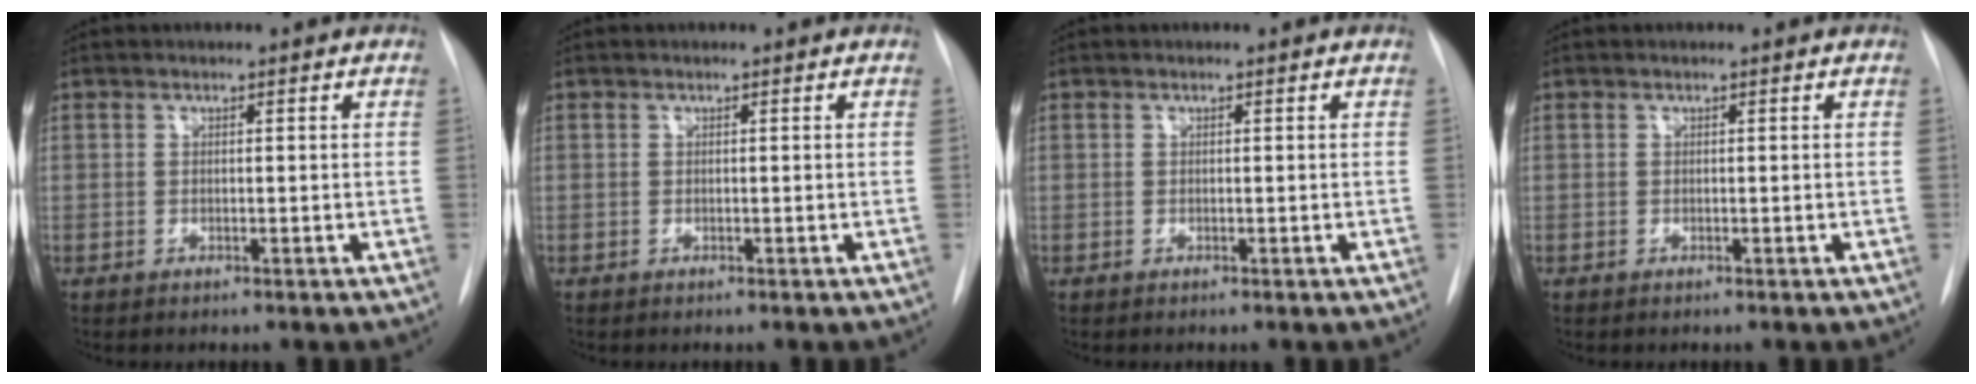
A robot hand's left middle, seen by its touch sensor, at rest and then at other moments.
{"total": 0.0}
{"total": 0.0}
{"total": 0.0}